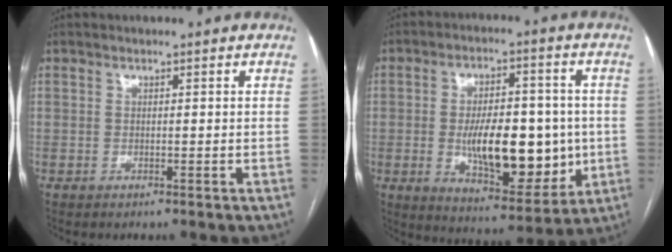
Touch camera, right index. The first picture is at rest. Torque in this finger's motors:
{"motor_torque": [0.62, -0.12, 0.86, 0.20]}